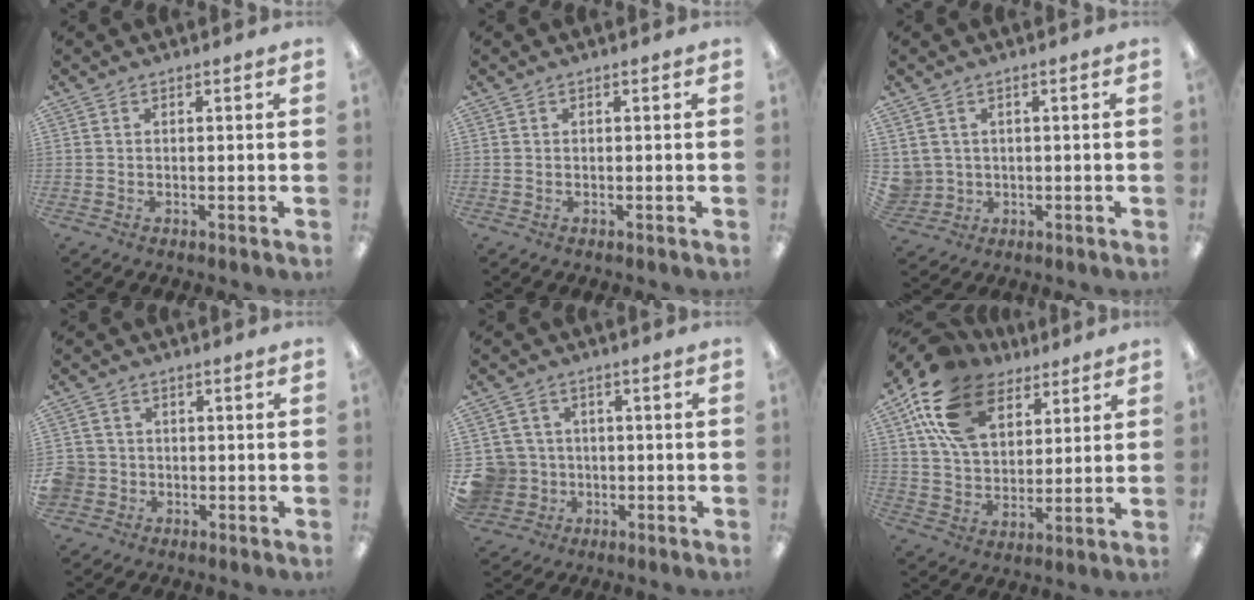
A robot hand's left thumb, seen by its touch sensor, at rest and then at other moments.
{"total": 0.0}
{"total": 3.4, "force": [1.2, 3.2, -0.2], "torque": [-0.017, 0.000, 0.022]}
{"total": 4.5, "force": [-0.6, 4.4, 0.8], "torque": [-0.032, 0.010, -0.012]}
{"total": 8.5, "force": [-0.7, 8.3, 1.7], "torque": [-0.067, 0.016, -0.004]}
{"total": 19.0, "force": [10.4, 12.1, 10.2], "torque": [-0.204, -0.031, 0.196]}